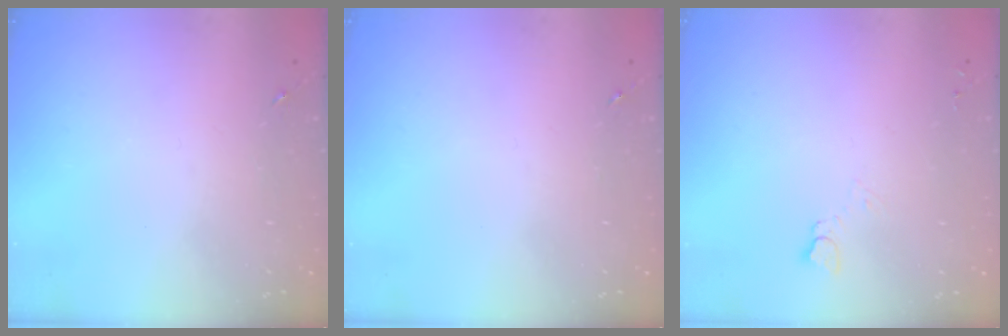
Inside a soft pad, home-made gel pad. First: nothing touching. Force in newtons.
{"total": 0.0}
{"total": 3.8, "press": 3.8, "slide": 0.3}